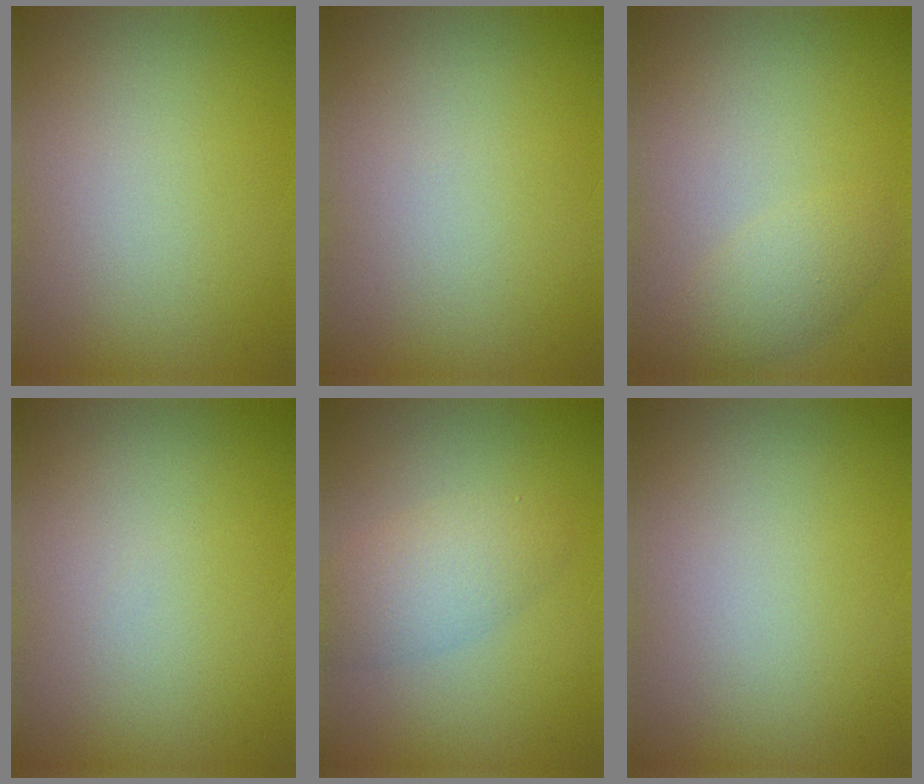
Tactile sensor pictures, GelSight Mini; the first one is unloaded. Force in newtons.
{"total": 0.0}
{"total": 2.1, "press": 2.1, "slide": 0.0}
{"total": 0.0}
{"total": 3.1, "press": 3.1, "slide": 0.1}
{"total": 0.0}